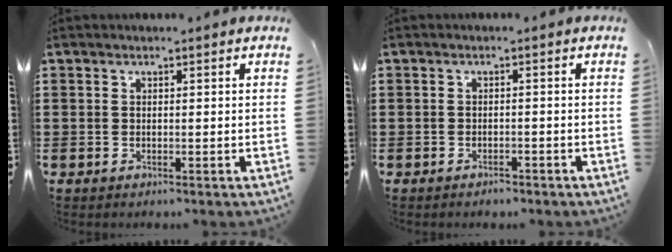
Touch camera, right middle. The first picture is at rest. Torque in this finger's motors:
{"motor_torque": [-0.29, 0.14, 0.06, -0.01]}